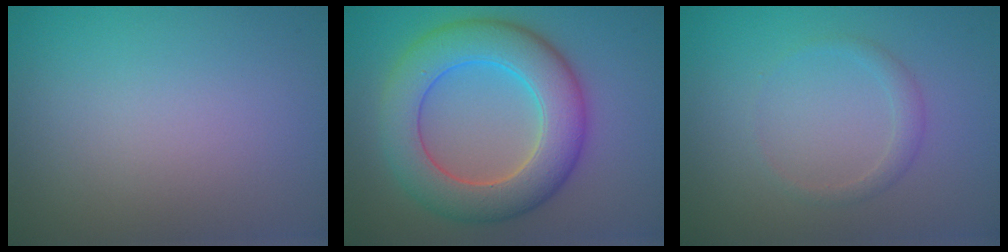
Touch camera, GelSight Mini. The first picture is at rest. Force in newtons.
{"total": 8.4, "press": 8.4, "slide": 0.3}
{"total": 1.4, "press": 1.4, "slide": 0.1}